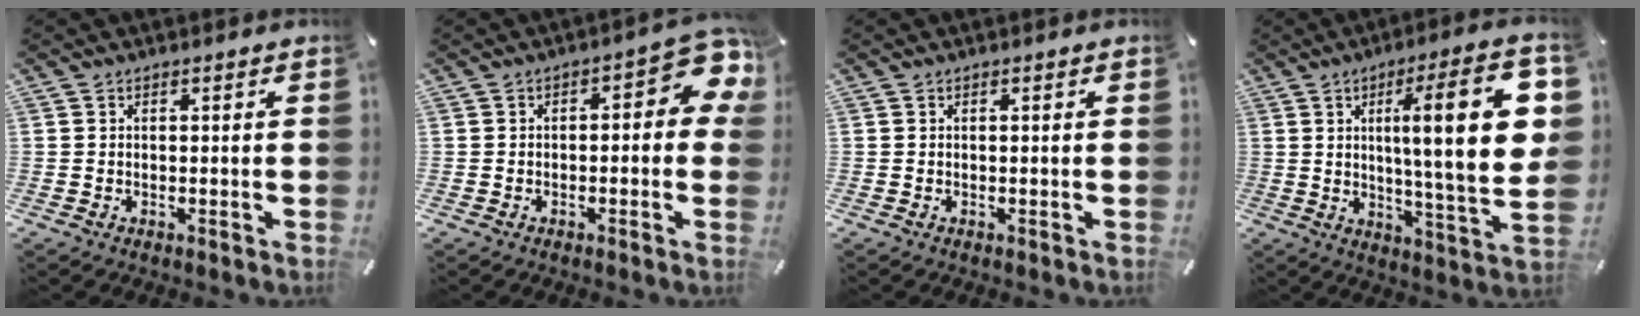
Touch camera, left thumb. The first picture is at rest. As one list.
[{"total": 9.0, "force": [1.6, 3.9, 7.9], "torque": [-0.098, -0.021, 0.024]}, {"total": 0.0}, {"total": 23.5, "force": [5.3, 4.5, 22.5], "torque": [-0.337, -0.022, 0.068]}]